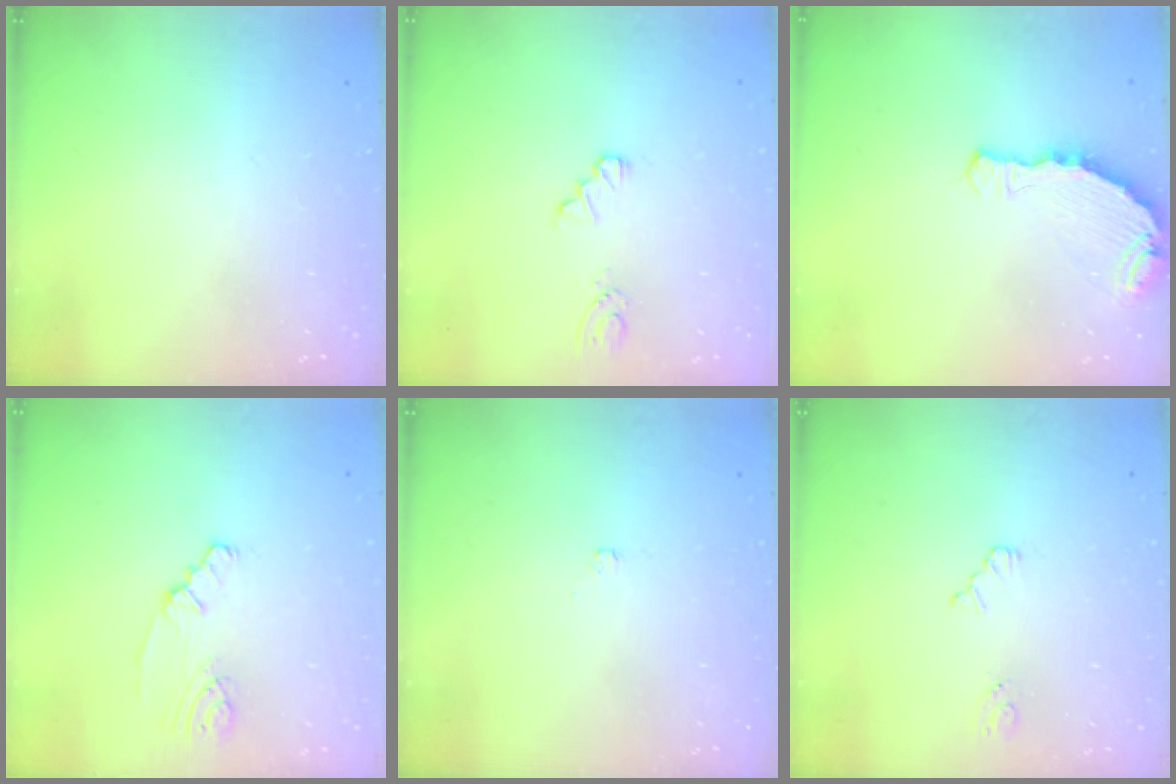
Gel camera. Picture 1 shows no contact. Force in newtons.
{"total": 1.3, "press": 1.3, "slide": 0.2}
{"total": 7.9, "press": 6.3, "slide": 4.9}
{"total": 2.2, "press": 2.2, "slide": 0.4}
{"total": 1.8, "press": 1.8, "slide": 0.3}
{"total": 3.6, "press": 3.5, "slide": 0.5}